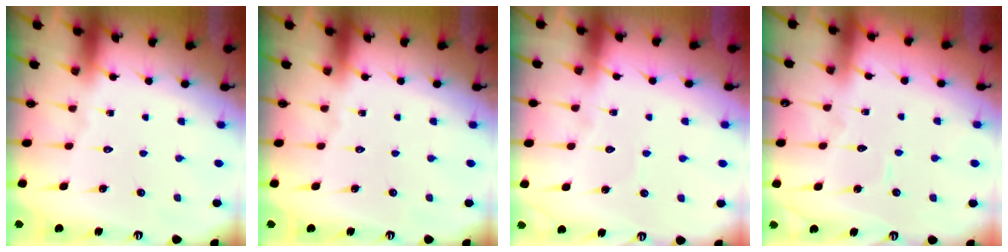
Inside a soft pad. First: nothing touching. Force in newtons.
{"total": 0.0}
{"total": 3.3, "press": 3.3, "slide": 0.3}
{"total": 3.3, "press": 3.3, "slide": 0.2}